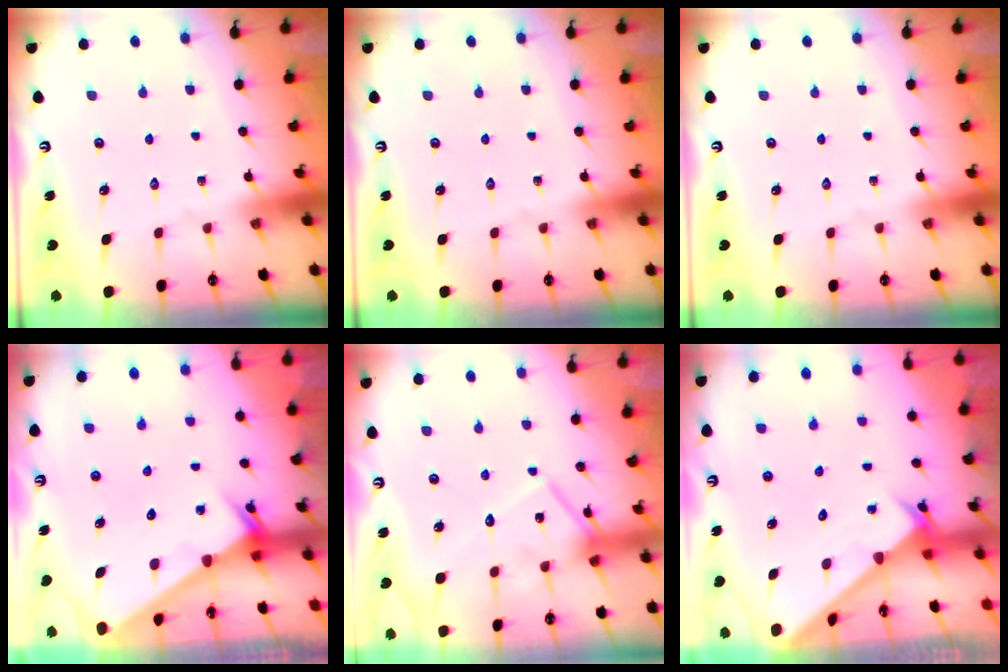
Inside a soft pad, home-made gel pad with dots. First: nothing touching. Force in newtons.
{"total": 0.0}
{"total": 0.0}
{"total": 2.2, "press": 2.2, "slide": 0.1}
{"total": 13.9, "press": 13.8, "slide": 0.9}
{"total": 2.4, "press": 2.4, "slide": 0.2}